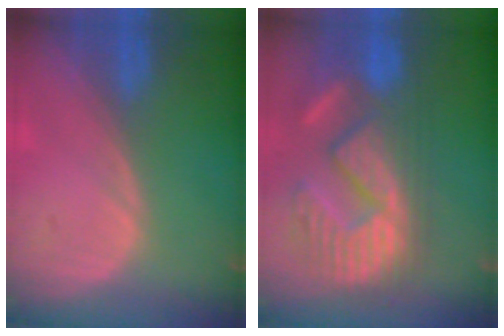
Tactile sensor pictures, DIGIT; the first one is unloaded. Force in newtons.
{"total": 12.3, "press": 11.6, "slide": 4.0}